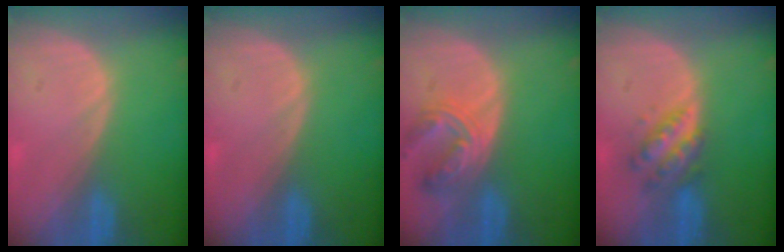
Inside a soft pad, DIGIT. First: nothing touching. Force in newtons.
{"total": 0.0}
{"total": 6.8, "press": 6.3, "slide": 2.5}
{"total": 5.0, "press": 5.0, "slide": 0.1}